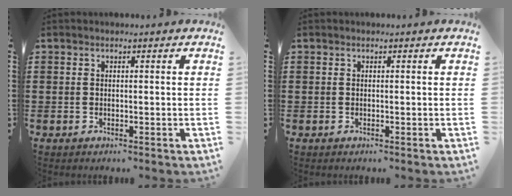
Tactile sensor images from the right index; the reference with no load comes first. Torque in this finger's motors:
{"motor_torque": [1.07, 1.07, 0.00, 0.01]}